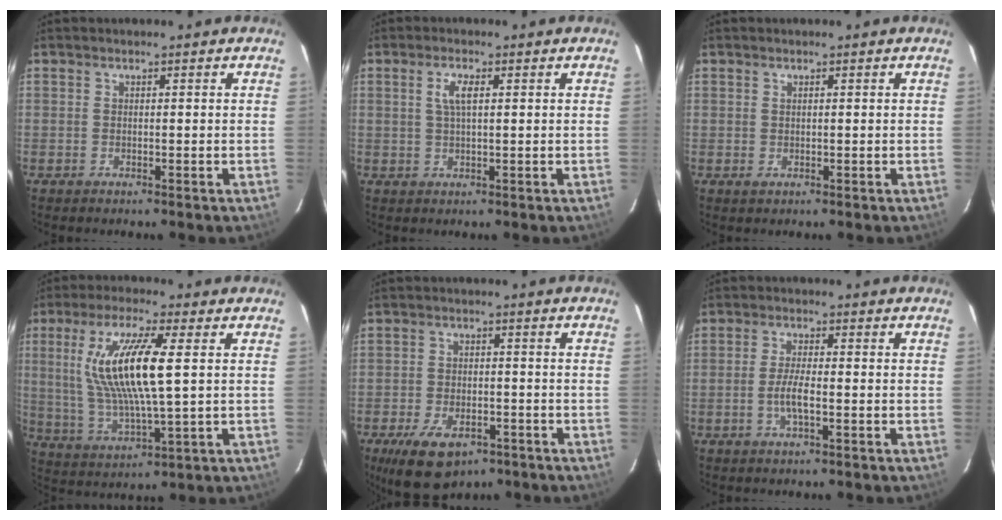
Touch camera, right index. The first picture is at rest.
{"total": 3.2, "force": [1.0, 0.9, 2.9], "torque": [-0.059, 0.004, 0.020]}
{"total": 0.9, "force": [0.3, 0.8, 0.0], "torque": [0.003, 0.002, 0.004]}
{"total": 15.0, "force": [2.9, 2.4, 14.5], "torque": [-0.284, -0.004, 0.065]}
{"total": 11.6, "force": [-7.2, 6.0, 6.7], "torque": [-0.146, -0.018, -0.110]}
{"total": 4.0, "force": [-1.3, 0.7, 3.7], "torque": [-0.075, -0.003, -0.026]}